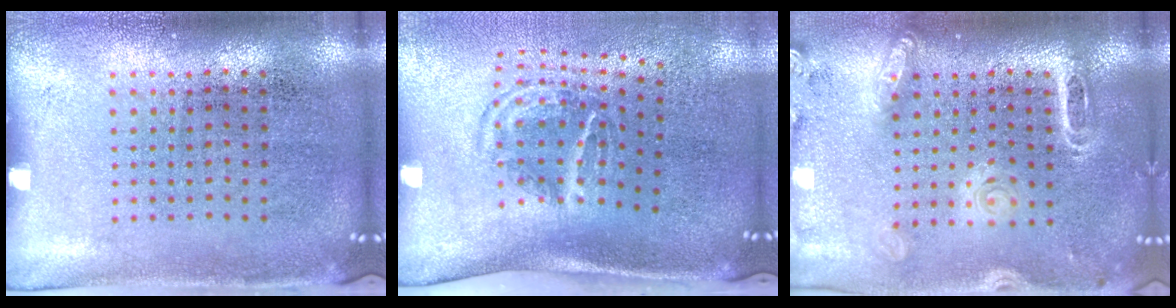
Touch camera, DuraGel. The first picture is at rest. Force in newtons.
{"total": 1.8, "press": 1.1, "slide": 1.5}
{"total": 2.1, "press": 1.9, "slide": 0.9}